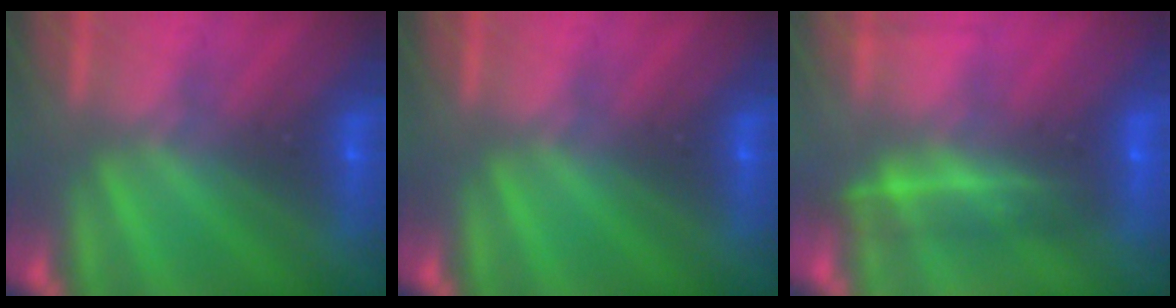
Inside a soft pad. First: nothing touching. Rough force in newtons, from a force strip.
{"total": 0.0}
{"total": 2.1}